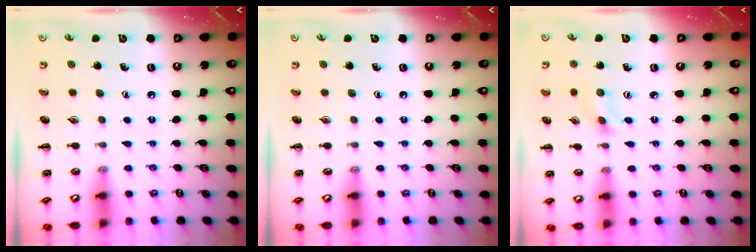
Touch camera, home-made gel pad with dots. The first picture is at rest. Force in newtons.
{"total": 0.0}
{"total": 1.1, "press": 1.0, "slide": 0.5}